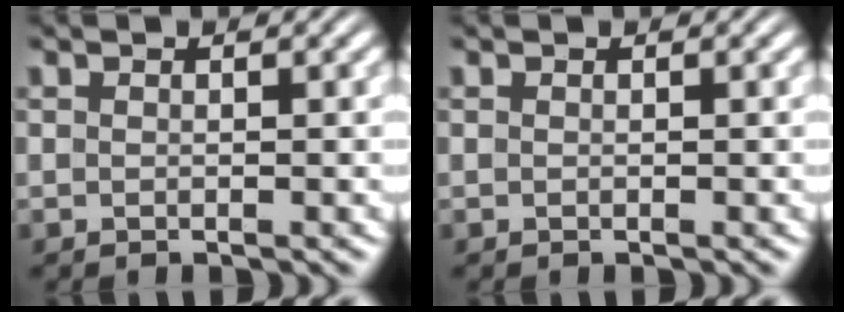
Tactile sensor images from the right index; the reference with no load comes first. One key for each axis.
{"total": 0.0}